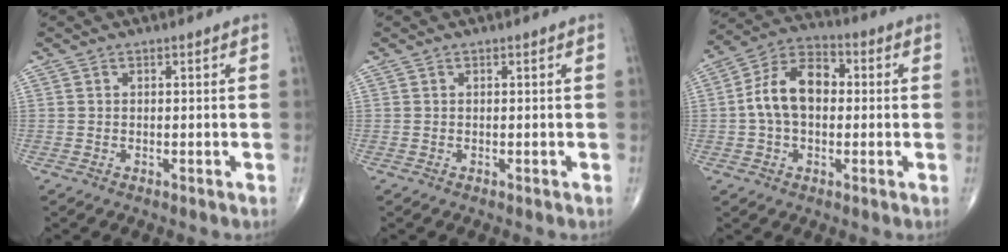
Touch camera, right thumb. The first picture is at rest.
{"total": 0.0}
{"total": 11.9, "force": [0.4, 7.8, 9.0], "torque": [-0.155, 0.031, -0.002]}